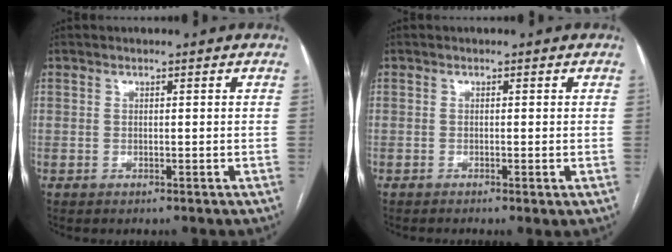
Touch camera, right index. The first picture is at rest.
{"total": 1.0, "force": [-0.5, 0.0, 0.9], "torque": [-0.016, -0.002, -0.008]}